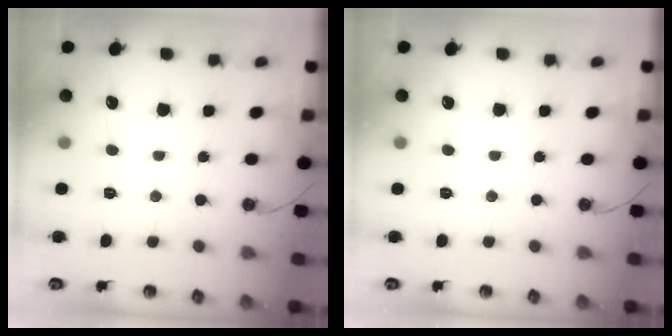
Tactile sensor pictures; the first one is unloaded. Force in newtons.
{"total": 0.0}